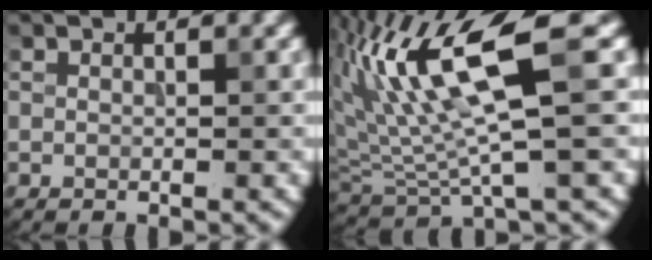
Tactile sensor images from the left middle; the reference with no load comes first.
{"total": 9.5, "force": [3.0, 2.2, 8.8], "torque": [-0.166, -0.004, 0.061]}